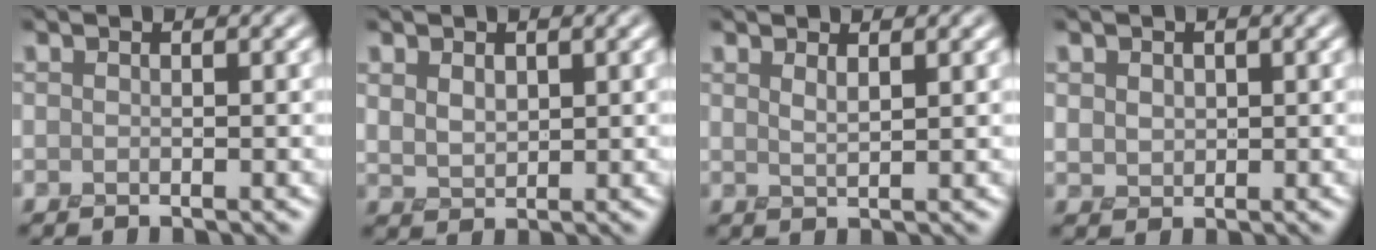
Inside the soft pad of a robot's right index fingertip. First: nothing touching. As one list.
[{"total": 2.3, "force": [0.8, 1.6, 1.5], "torque": [-0.034, -0.006, 0.023]}, {"total": 1.2, "force": [1.1, 0.0, 0.6], "torque": [-0.016, -0.004, 0.023]}, {"total": 2.2, "force": [0.6, 1.8, 1.0], "torque": [-0.033, 0.000, 0.014]}]